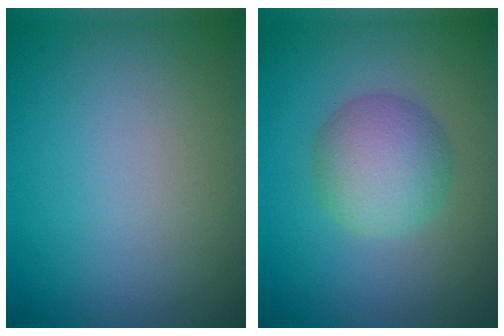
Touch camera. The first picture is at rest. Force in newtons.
{"total": 4.7, "press": 4.7, "slide": 0.1}